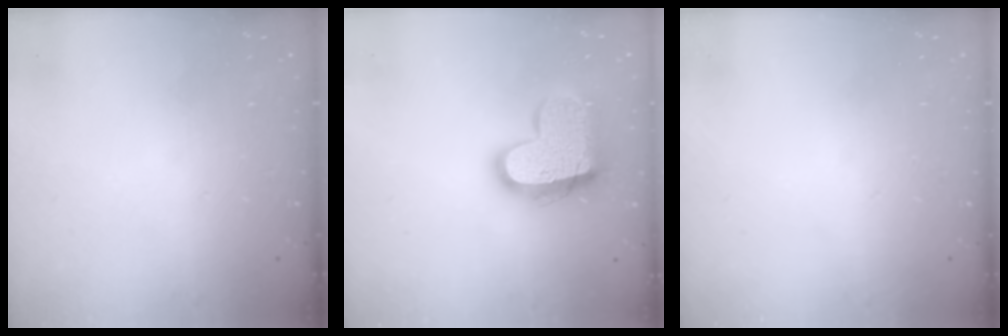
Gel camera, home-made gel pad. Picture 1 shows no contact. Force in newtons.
{"total": 17.6, "press": 17.5, "slide": 1.3}
{"total": 0.0}